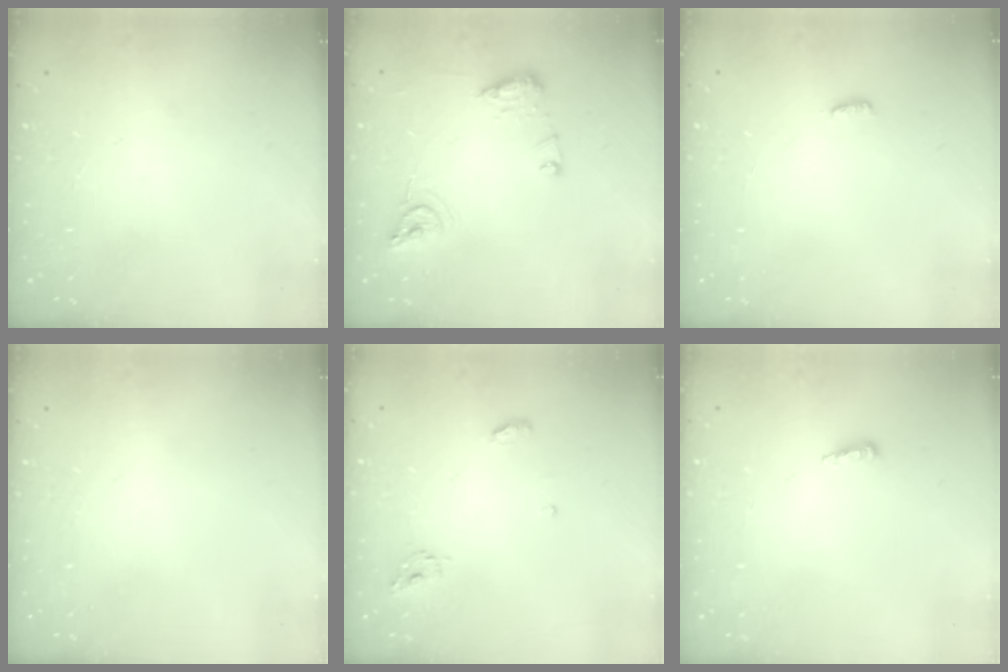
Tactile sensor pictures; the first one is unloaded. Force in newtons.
{"total": 11.2, "press": 11.1, "slide": 1.1}
{"total": 3.1, "press": 2.7, "slide": 1.5}
{"total": 0.0}
{"total": 3.5, "press": 3.5, "slide": 0.3}
{"total": 3.7, "press": 3.6, "slide": 0.4}